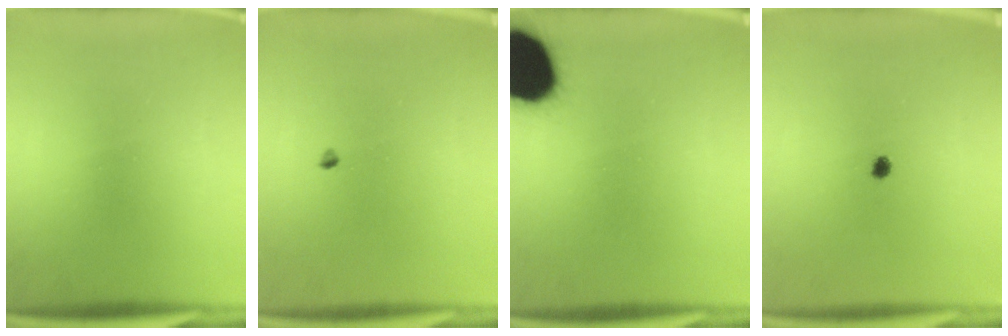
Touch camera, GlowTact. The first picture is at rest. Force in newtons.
{"total": 0.7}
{"total": 19.8}
{"total": 1.2}